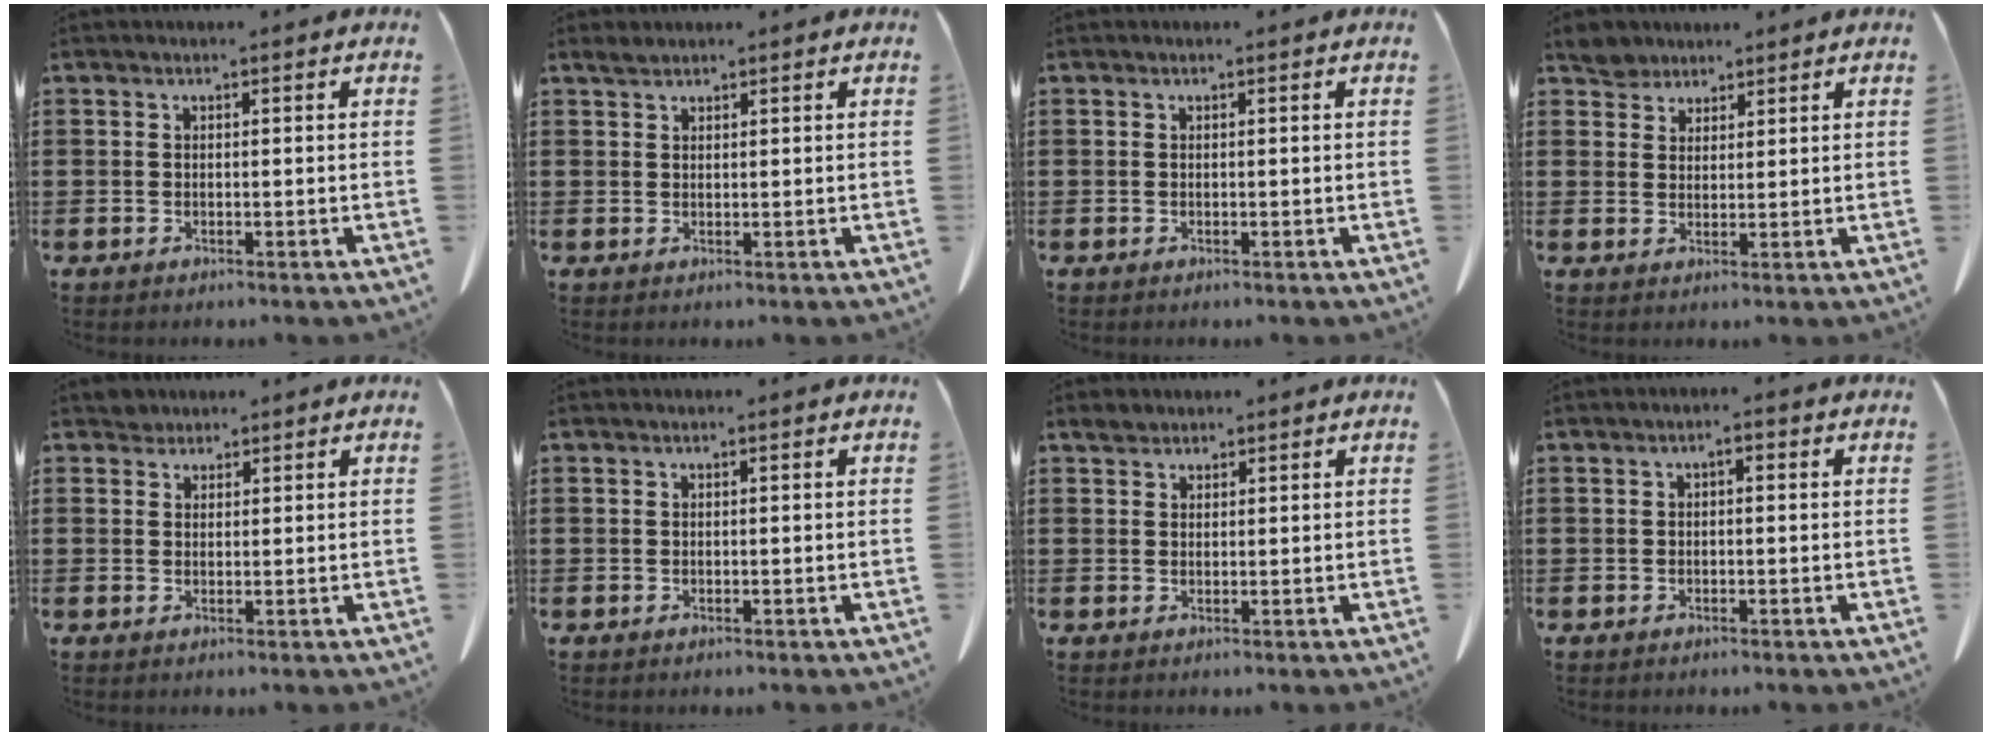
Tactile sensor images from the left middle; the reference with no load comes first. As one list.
[{"total": 1.5, "force": [1.2, 0.5, 0.7], "torque": [-0.017, 0.002, 0.023]}, {"total": 0.0}, {"total": 3.5, "force": [3.2, 1.5, 0.5], "torque": [-0.022, 0.003, 0.062]}, {"total": 1.8, "force": [1.6, 0.8, -0.1], "torque": [0.003, -0.001, 0.032]}, {"total": 0.0}, {"total": 1.8, "force": [1.6, 0.8, 0.4], "torque": [-0.012, 0.005, 0.031]}, {"total": 1.3, "force": [-0.4, 0.6, 1.1], "torque": [-0.023, 0.004, -0.009]}]